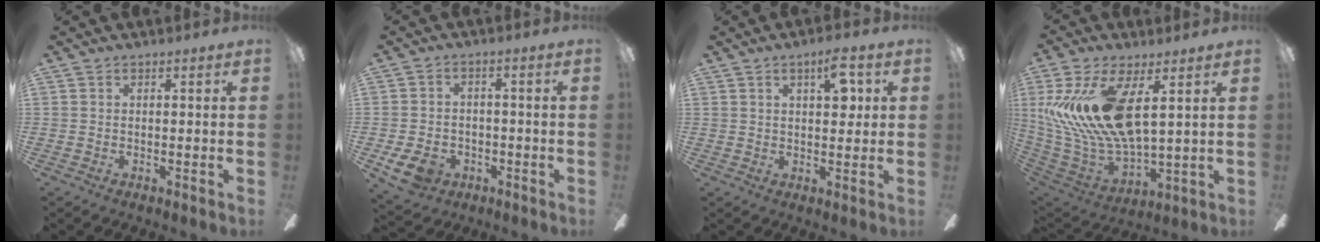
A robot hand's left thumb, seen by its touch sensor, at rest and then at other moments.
{"total": 7.6, "force": [-3.7, 5.2, 4.0], "torque": [-0.099, 0.018, -0.070]}
{"total": 7.2, "force": [3.1, 3.1, 5.8], "torque": [-0.076, -0.006, 0.045]}
{"total": 19.1, "force": [6.8, 8.7, 15.6], "torque": [-0.344, -0.033, 0.115]}